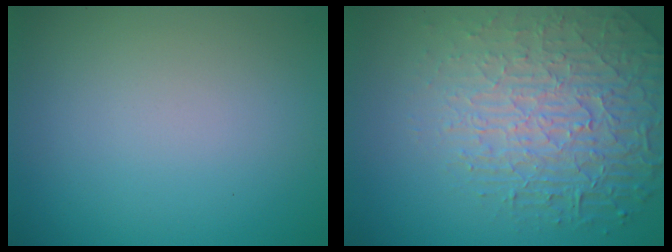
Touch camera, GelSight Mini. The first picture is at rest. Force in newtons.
{"total": 7.4, "press": 5.3, "slide": 5.1}